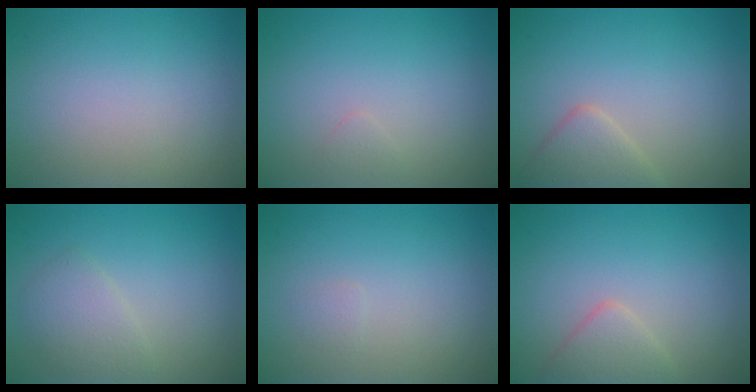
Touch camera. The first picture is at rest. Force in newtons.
{"total": 0.6, "press": 0.6, "slide": 0.0}
{"total": 2.6, "press": 2.6, "slide": 0.1}
{"total": 2.2, "press": 2.2, "slide": 0.0}
{"total": 0.5, "press": 0.5, "slide": 0.1}
{"total": 2.2, "press": 2.2, "slide": 0.2}